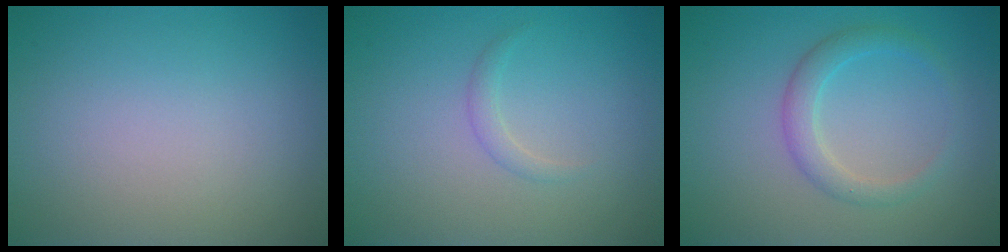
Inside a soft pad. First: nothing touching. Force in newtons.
{"total": 0.9, "press": 0.9, "slide": 0.1}
{"total": 2.4, "press": 2.3, "slide": 0.2}